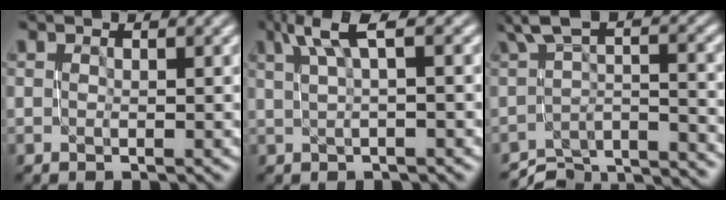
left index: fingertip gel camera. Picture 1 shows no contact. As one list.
[{"total": 3.4, "force": [1.7, 0.4, 2.9], "torque": [-0.054, 0.006, 0.033]}, {"total": 8.4, "force": [-6.9, 2.2, 4.1], "torque": [-0.054, 0.002, -0.102]}]